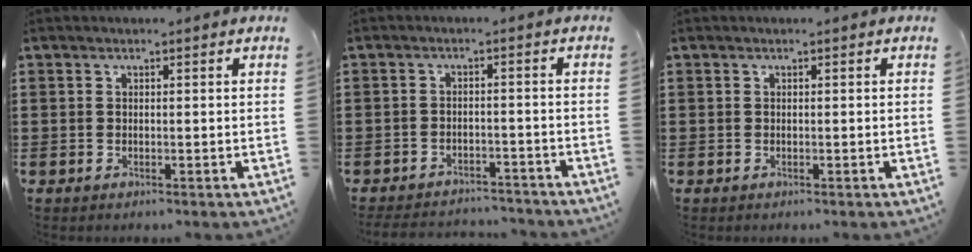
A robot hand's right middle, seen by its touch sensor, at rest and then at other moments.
{"total": 3.1, "force": [-3.0, 0.3, 0.3], "torque": [-0.010, -0.002, -0.064]}
{"total": 0.0}